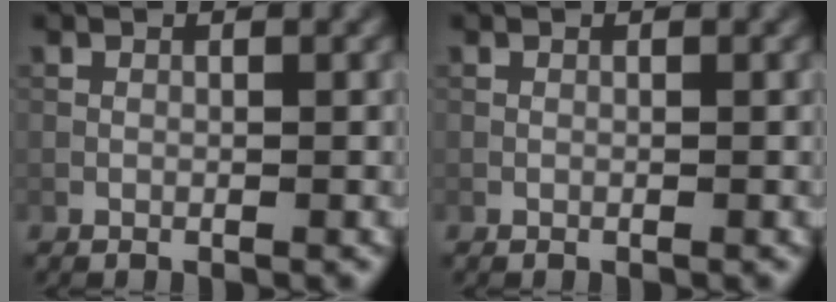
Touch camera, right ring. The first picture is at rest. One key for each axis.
{"total": 0.0}